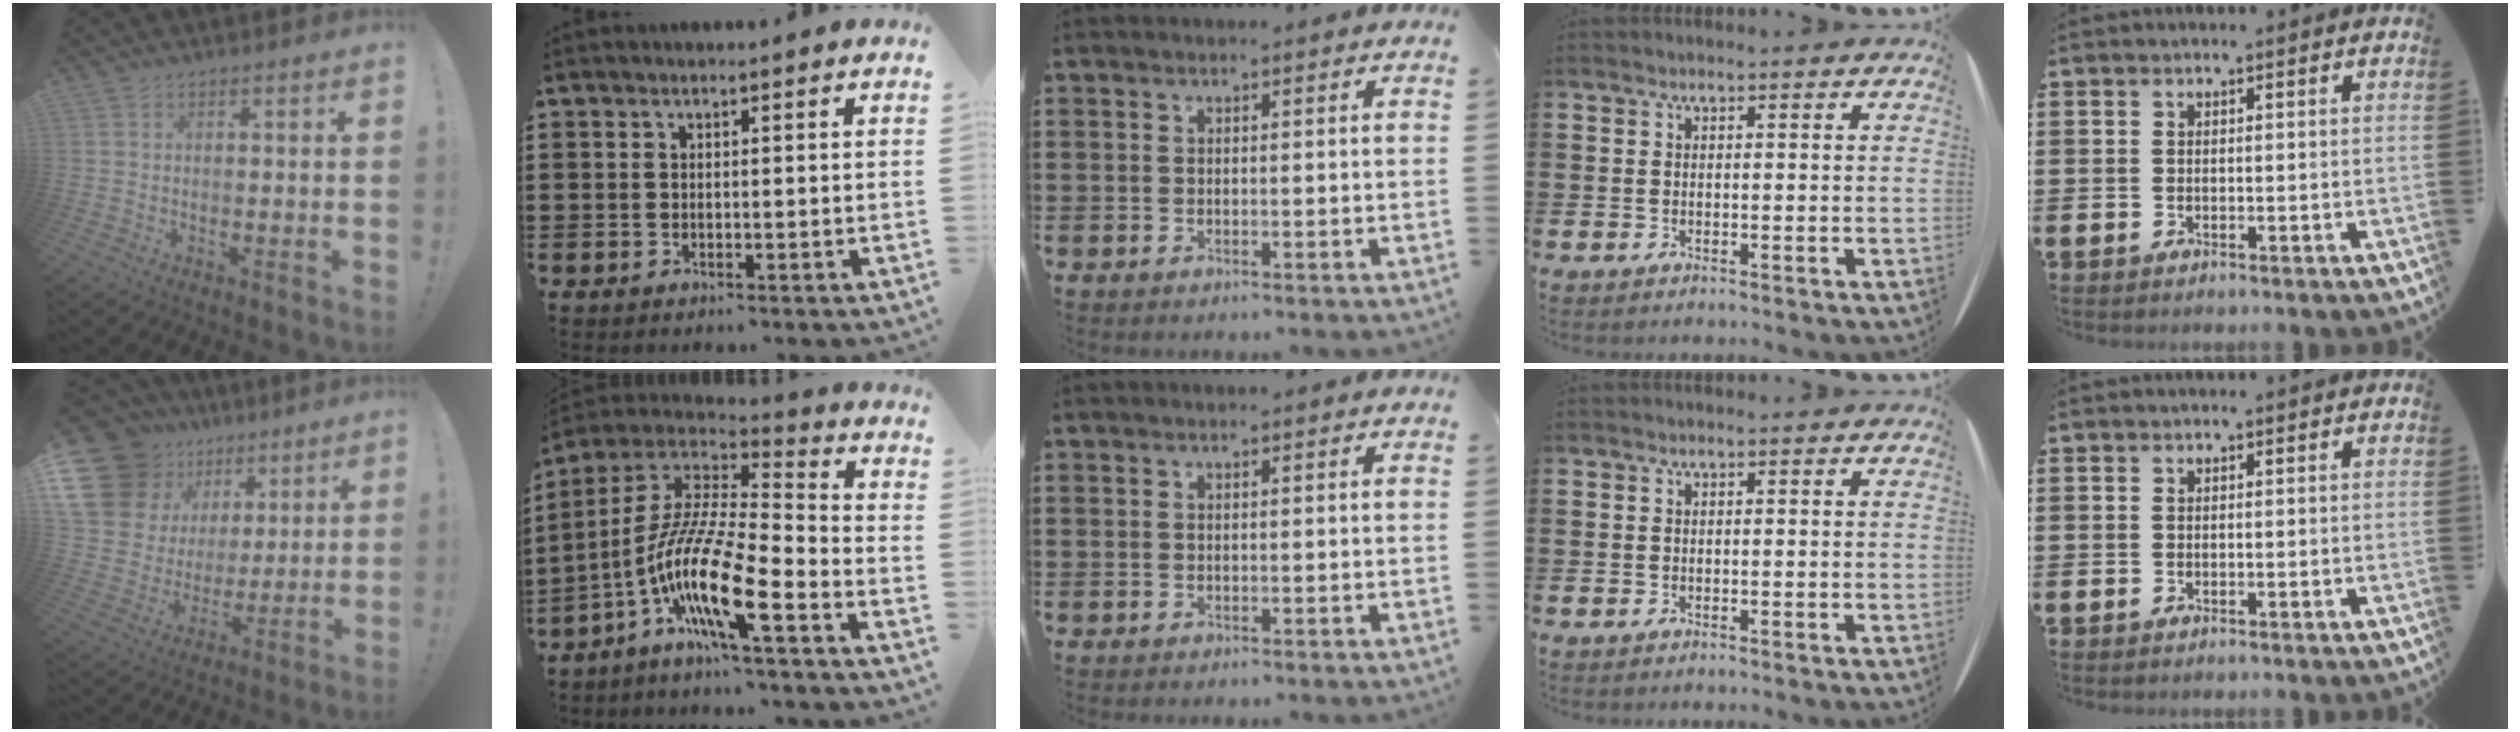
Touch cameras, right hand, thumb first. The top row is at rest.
{"thumb": {"total": 18.7, "force": [9.7, 14.0, 7.7], "torque": [-0.134, -0.058, 0.209]}, "index": {"total": 15.2, "force": [-7.9, 2.5, 12.7], "torque": [-0.277, -0.020, -0.156]}}